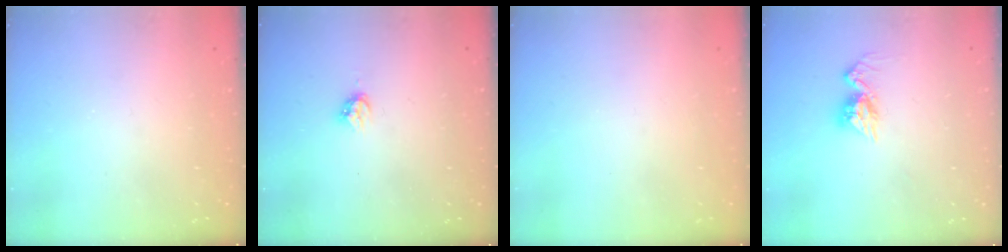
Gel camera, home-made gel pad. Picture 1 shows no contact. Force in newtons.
{"total": 4.2, "press": 4.2, "slide": 0.6}
{"total": 0.0}
{"total": 9.1, "press": 9.0, "slide": 0.8}